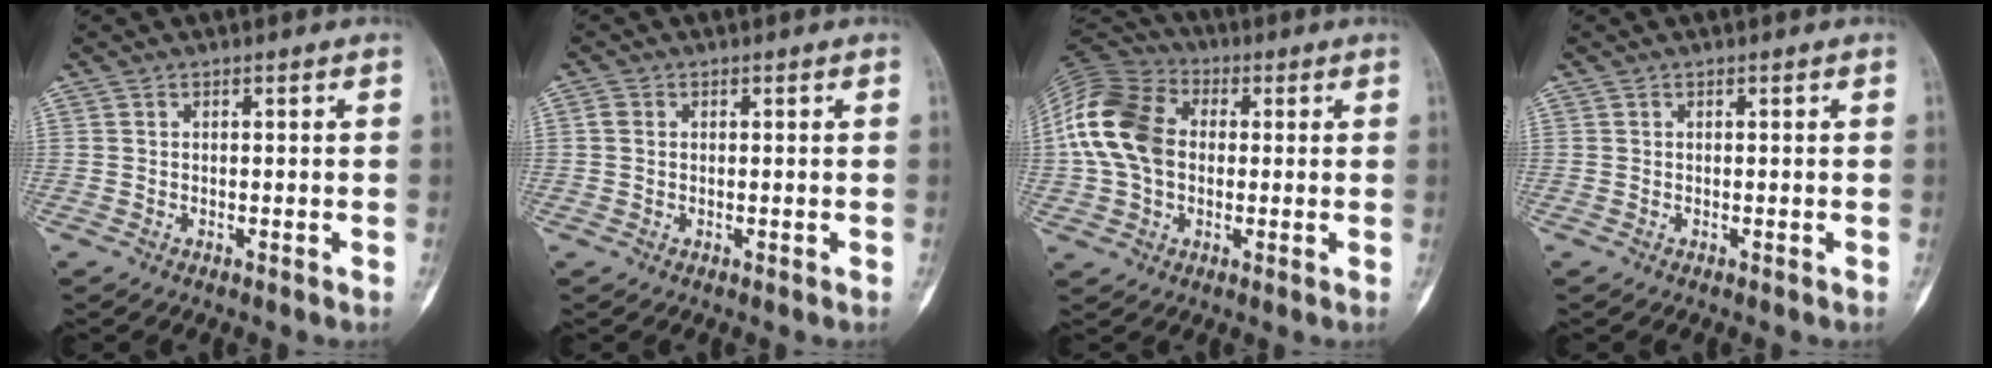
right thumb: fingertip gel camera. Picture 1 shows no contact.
{"total": 1.5, "force": [0.2, 1.2, 0.8], "torque": [-0.016, 0.002, 0.003]}
{"total": 15.4, "force": [0.9, 11.2, 10.5], "torque": [-0.201, 0.026, 0.007]}
{"total": 0.0}